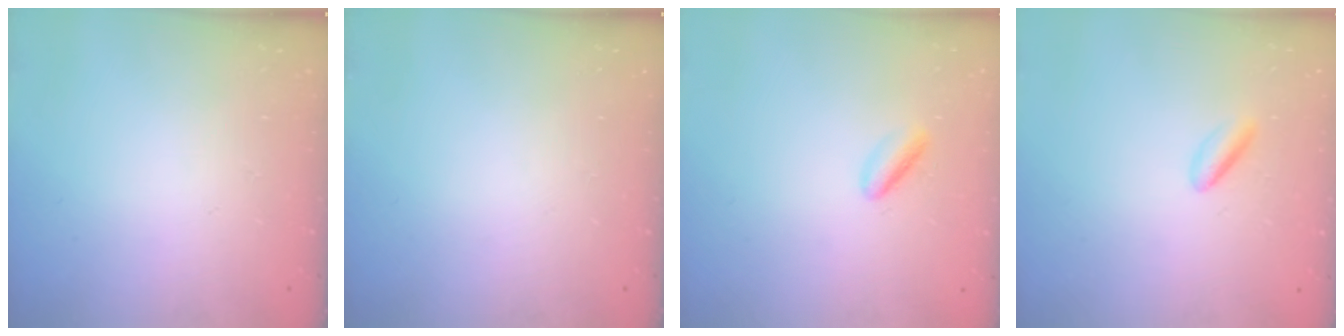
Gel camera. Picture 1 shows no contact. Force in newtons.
{"total": 0.0}
{"total": 2.9, "press": 2.7, "slide": 0.9}
{"total": 2.5, "press": 2.3, "slide": 1.0}